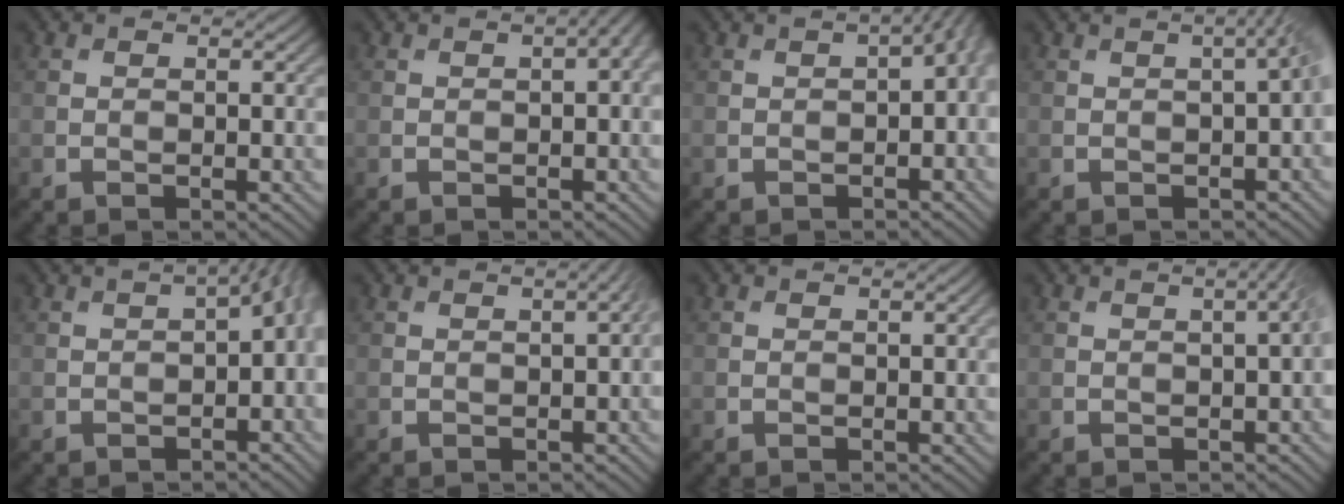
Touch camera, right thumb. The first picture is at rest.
{"total": 2.8, "force": [0.4, 1.0, 2.6], "torque": [-0.029, 0.008, 0.008]}
{"total": 4.0, "force": [-0.3, 1.7, 3.6], "torque": [-0.046, -0.002, 0.002]}
{"total": 4.1, "force": [0.0, 1.1, 3.9], "torque": [-0.036, 0.011, 0.002]}
{"total": 5.3, "force": [-0.6, 2.5, 4.7], "torque": [-0.058, -0.003, -0.003]}
{"total": 2.3, "force": [0.3, 0.6, 2.2], "torque": [-0.022, 0.011, 0.005]}
{"total": 0.0}
{"total": 2.9, "force": [0.1, 0.7, 2.8], "torque": [-0.026, 0.014, 0.004]}